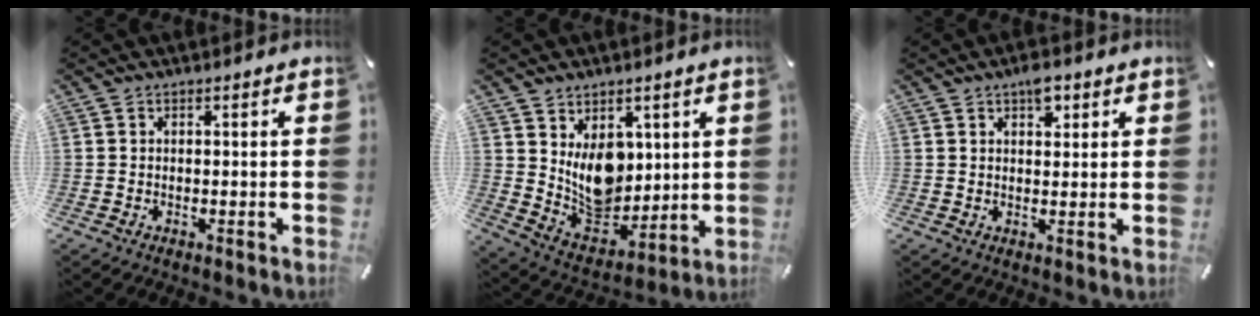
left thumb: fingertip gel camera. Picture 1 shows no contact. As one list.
[{"total": 11.5, "force": [3.9, 9.1, 5.7], "torque": [-0.098, -0.034, 0.085]}, {"total": 4.2, "force": [2.3, 2.3, 2.7], "torque": [-0.026, -0.007, 0.033]}]